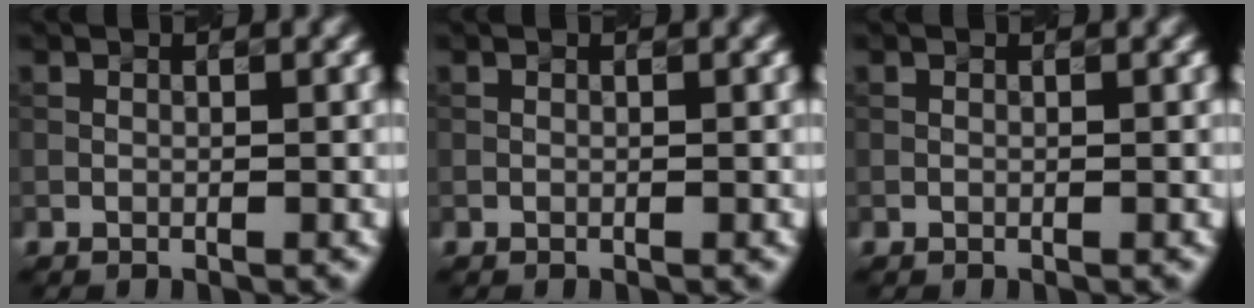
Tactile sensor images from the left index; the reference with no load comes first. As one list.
[{"total": 0.0}, {"total": 0.0}]